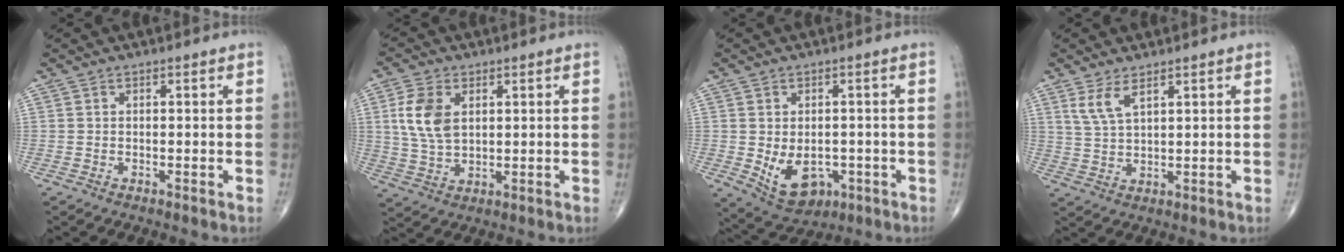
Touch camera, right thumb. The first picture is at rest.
{"total": 8.6, "force": [2.2, 5.3, 6.3], "torque": [-0.126, -0.004, 0.047]}
{"total": 9.1, "force": [-2.0, 6.3, 6.3], "torque": [-0.077, 0.001, -0.014]}
{"total": 4.5, "force": [2.7, 1.6, 3.3], "torque": [-0.067, -0.013, 0.062]}